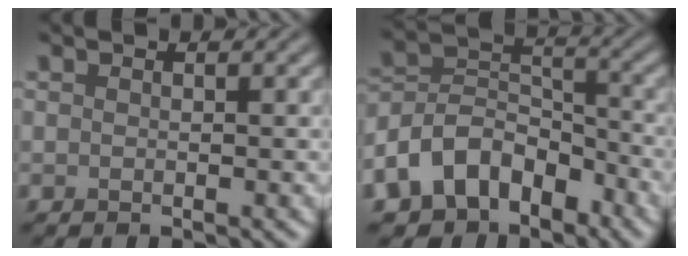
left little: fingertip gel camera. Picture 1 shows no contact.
{"total": 8.6, "force": [-5.3, 5.9, 3.4], "torque": [-0.054, 0.014, -0.109]}